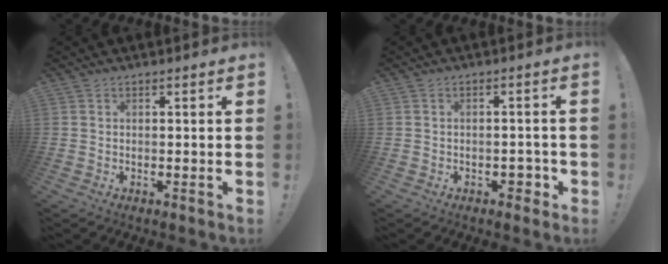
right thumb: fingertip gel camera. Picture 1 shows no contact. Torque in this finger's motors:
{"motor_torque": [0.42, 0.18, 0.38, -0.47, 0.05]}